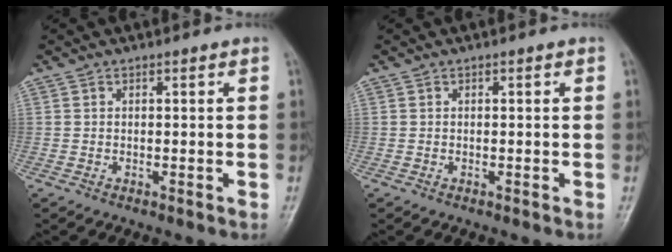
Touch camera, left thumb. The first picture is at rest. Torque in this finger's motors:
{"motor_torque": [-0.02, 0.00, -0.11, 0.00, 0.00]}